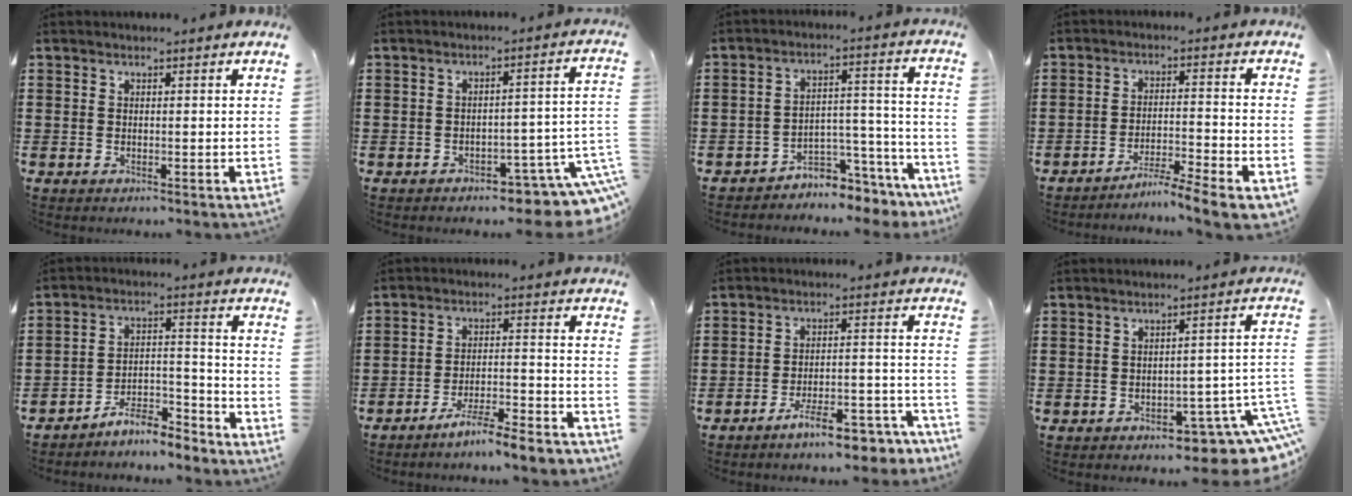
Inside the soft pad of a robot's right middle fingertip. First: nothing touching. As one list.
[{"total": 5.0, "force": [-4.3, 1.0, 2.4], "torque": [-0.030, -0.010, -0.082]}, {"total": 4.4, "force": [-4.2, 1.2, 0.7], "torque": [-0.020, 0.006, -0.084]}, {"total": 5.2, "force": [-4.8, -0.7, 1.9], "torque": [-0.033, -0.014, -0.093]}, {"total": 6.6, "force": [-6.4, 0.7, 1.5], "torque": [-0.030, 0.011, -0.125]}, {"total": 5.8, "force": [-5.4, -0.5, 2.1], "torque": [-0.041, -0.010, -0.103]}, {"total": 8.3, "force": [-7.2, 0.9, 4.1], "torque": [-0.062, 0.011, -0.131]}, {"total": 5.8, "force": [-4.3, 1.7, 3.5], "torque": [-0.040, -0.013, -0.080]}]